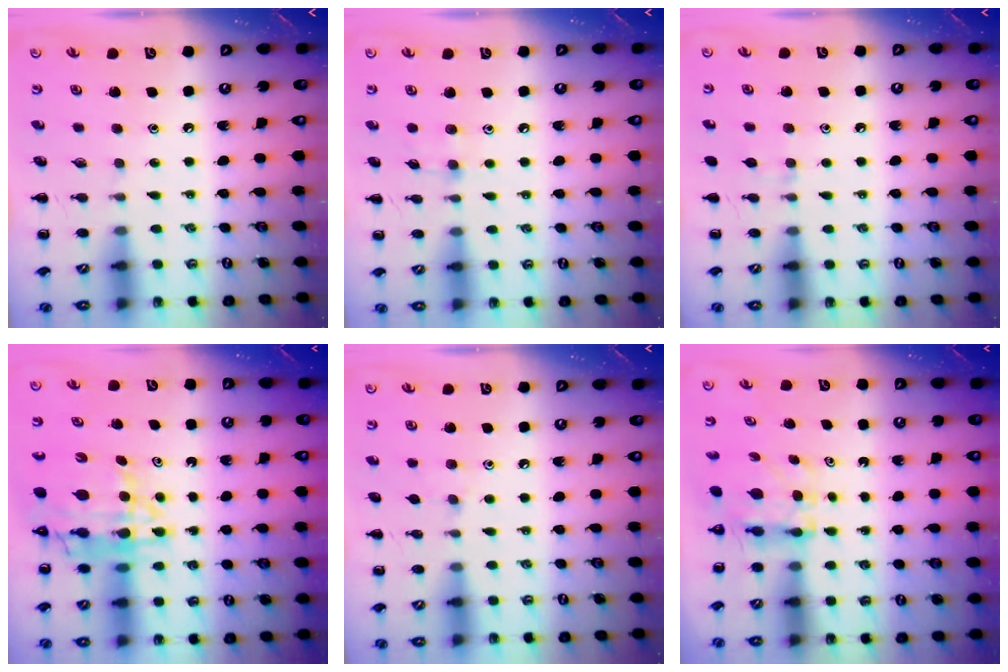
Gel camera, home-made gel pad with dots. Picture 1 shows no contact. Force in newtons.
{"total": 3.2, "press": 3.1, "slide": 1.0}
{"total": 6.2, "press": 5.8, "slide": 2.2}
{"total": 9.8, "press": 9.3, "slide": 3.0}
{"total": 4.6, "press": 4.3, "slide": 1.5}
{"total": 6.0, "press": 5.9, "slide": 0.8}